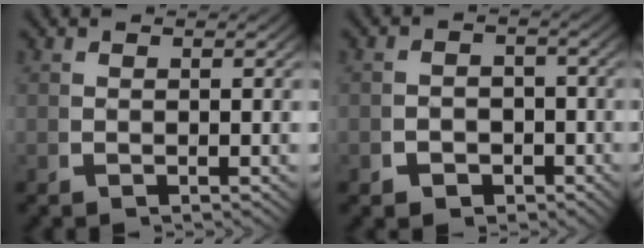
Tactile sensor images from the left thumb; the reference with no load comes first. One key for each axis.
{"total": 3.0, "fx": -1.4, "fy": 2.5, "fz": 0.9, "tx": -0.008, "ty": -0.011, "tz": -0.021}